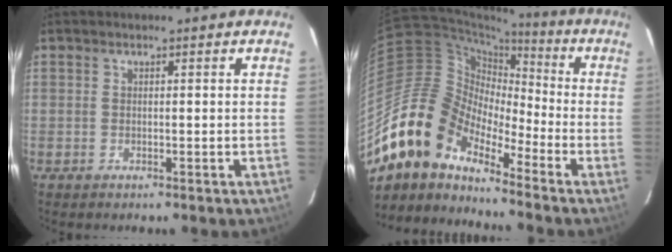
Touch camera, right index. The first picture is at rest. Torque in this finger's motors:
{"motor_torque": [0.97, -1.17, 0.02, -0.21]}